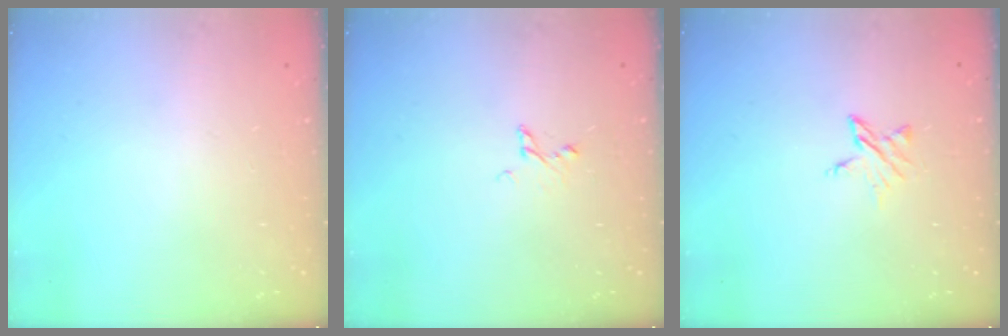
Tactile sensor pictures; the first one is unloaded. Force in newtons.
{"total": 3.1, "press": 3.1, "slide": 0.4}
{"total": 4.7, "press": 4.7, "slide": 0.5}